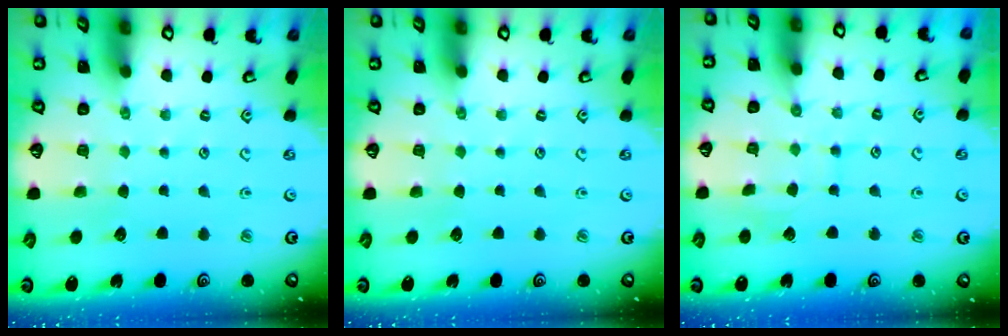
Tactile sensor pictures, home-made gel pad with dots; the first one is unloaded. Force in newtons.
{"total": 0.0}
{"total": 7.3, "press": 7.2, "slide": 0.5}